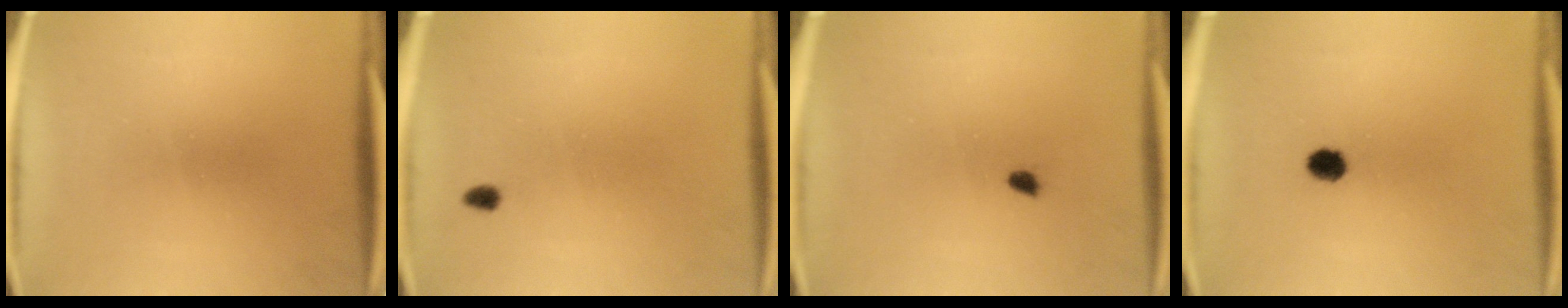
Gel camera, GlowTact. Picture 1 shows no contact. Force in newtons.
{"total": 1.5}
{"total": 1.4}
{"total": 3.1}